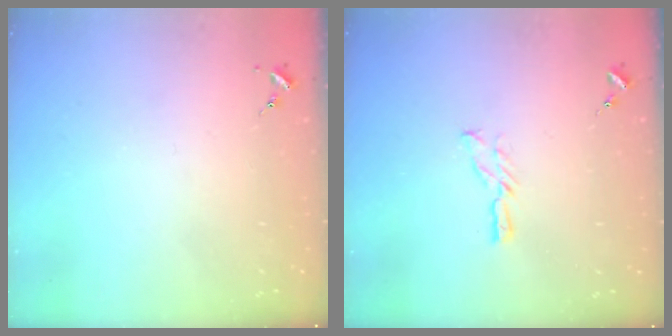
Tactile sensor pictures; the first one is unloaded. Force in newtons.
{"total": 5.8, "press": 5.8, "slide": 0.4}